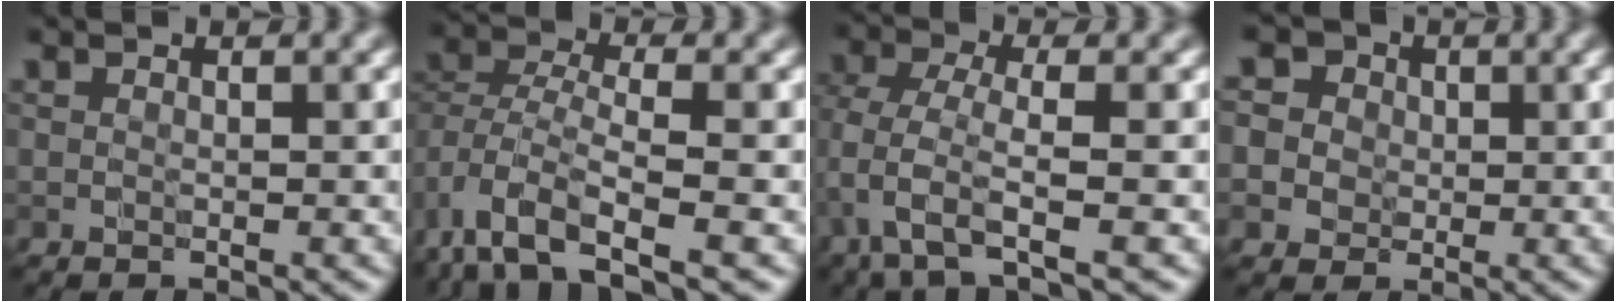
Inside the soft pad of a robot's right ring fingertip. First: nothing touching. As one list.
[{"total": 6.2, "force": [-3.5, 2.8, 4.2], "torque": [-0.079, -0.005, -0.076]}, {"total": 3.3, "force": [-1.6, 0.7, 2.8], "torque": [-0.064, -0.005, -0.038]}, {"total": 7.3, "force": [2.8, 6.3, 2.6], "torque": [-0.037, 0.027, 0.013]}]